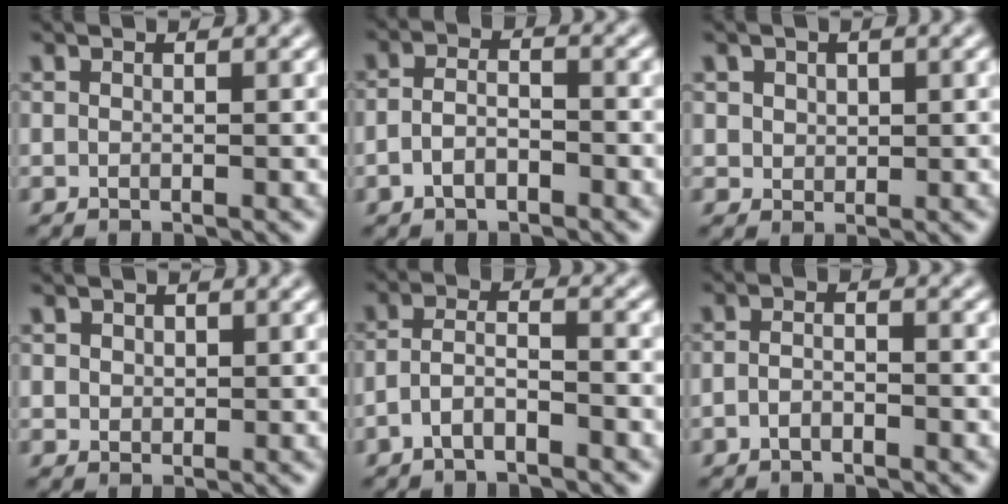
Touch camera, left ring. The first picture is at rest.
{"total": 2.5, "force": [-1.2, 1.3, 1.8], "torque": [-0.037, 0.003, -0.026]}
{"total": 1.6, "force": [0.6, 1.3, 0.6], "torque": [-0.012, -0.003, 0.010]}
{"total": 1.2, "force": [0.5, 1.0, 0.4], "torque": [-0.005, -0.002, 0.009]}
{"total": 3.1, "force": [-1.8, 1.1, 2.2], "torque": [-0.046, 0.010, -0.042]}
{"total": 1.7, "force": [-0.9, 0.7, 1.3], "torque": [-0.028, 0.000, -0.022]}